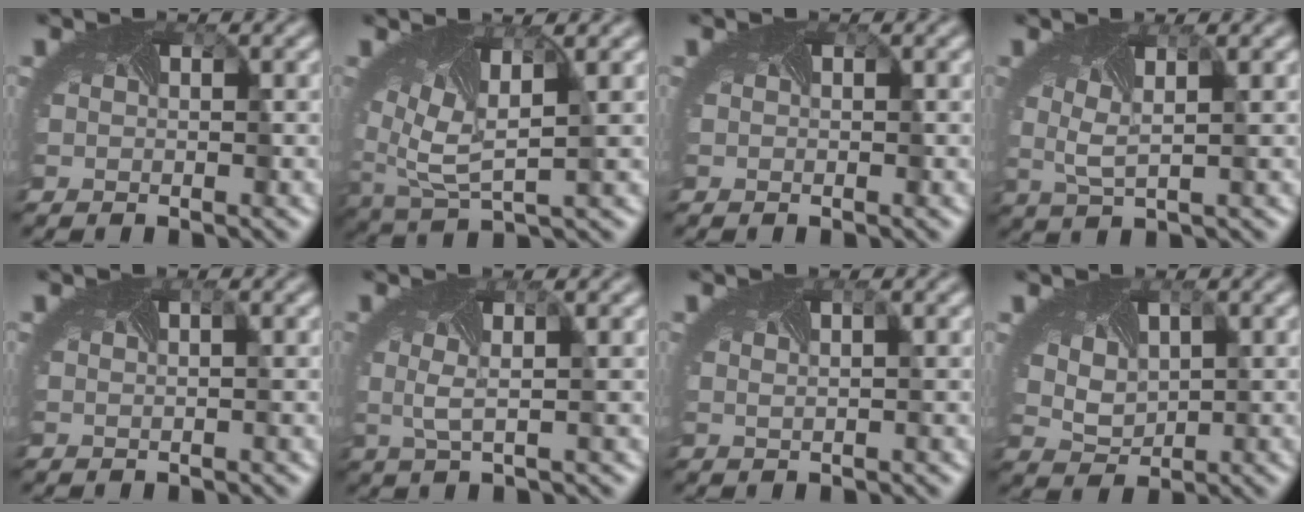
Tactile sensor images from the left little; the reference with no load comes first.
{"total": 6.6, "force": [1.6, 2.9, 5.7], "torque": [-0.129, -0.002, 0.034]}
{"total": 0.0}
{"total": 2.1, "force": [0.7, 0.1, 2.0], "torque": [-0.046, 0.000, 0.014]}
{"total": 0.6, "force": [0.5, 0.0, 0.3], "torque": [-0.007, 0.009, 0.008]}
{"total": 1.8, "force": [0.4, -0.1, 1.8], "torque": [-0.045, 0.001, 0.006]}
{"total": 1.5, "force": [1.0, 0.4, 1.0], "torque": [-0.009, 0.008, 0.007]}
{"total": 3.3, "force": [1.5, 2.2, 1.9], "torque": [-0.047, 0.006, 0.033]}